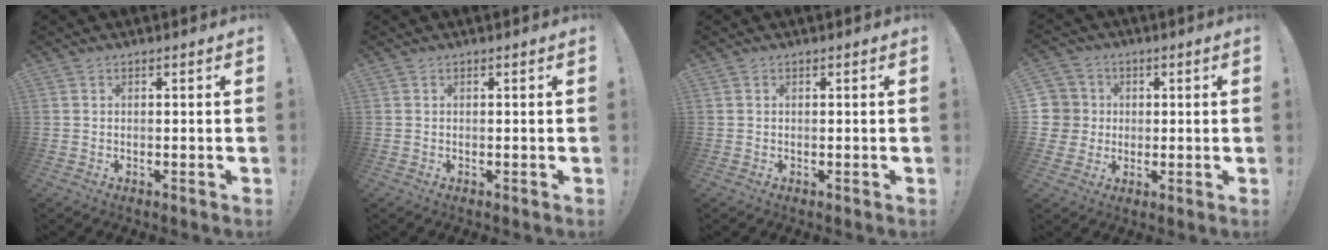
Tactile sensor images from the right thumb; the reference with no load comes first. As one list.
[{"total": 0.0}, {"total": 0.0}, {"total": 7.0, "force": [0.6, 6.8, 1.4], "torque": [-0.027, 0.002, 0.016]}]